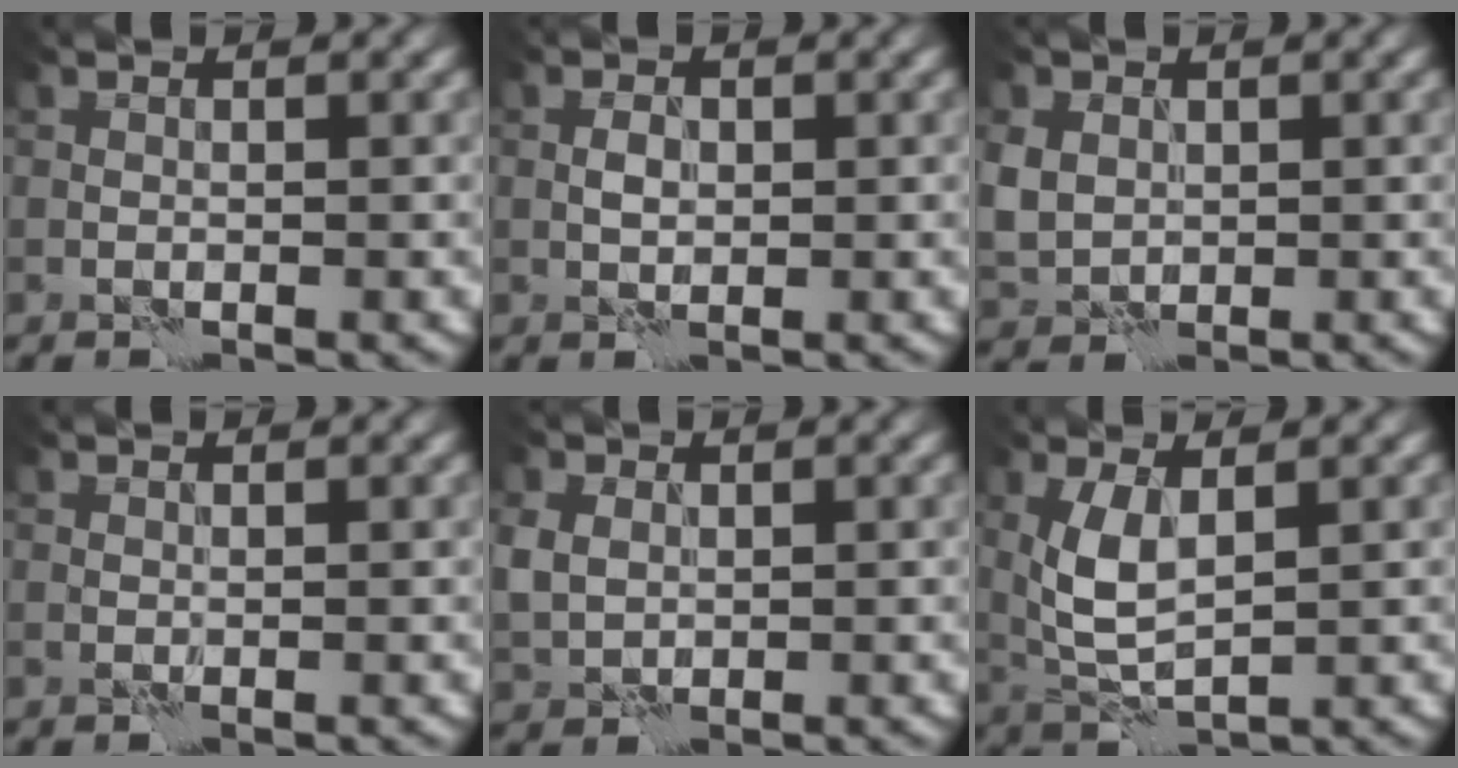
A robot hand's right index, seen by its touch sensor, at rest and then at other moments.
{"total": 1.4, "force": [-0.1, 0.8, 1.1], "torque": [-0.018, 0.004, -0.003]}
{"total": 2.9, "force": [0.5, 2.5, 1.4], "torque": [-0.039, 0.001, 0.010]}
{"total": 0.0}
{"total": 2.6, "force": [0.4, 2.2, 1.4], "torque": [-0.040, 0.003, 0.006]}
{"total": 4.1, "force": [1.0, 1.6, 3.7], "torque": [-0.083, 0.001, 0.023]}